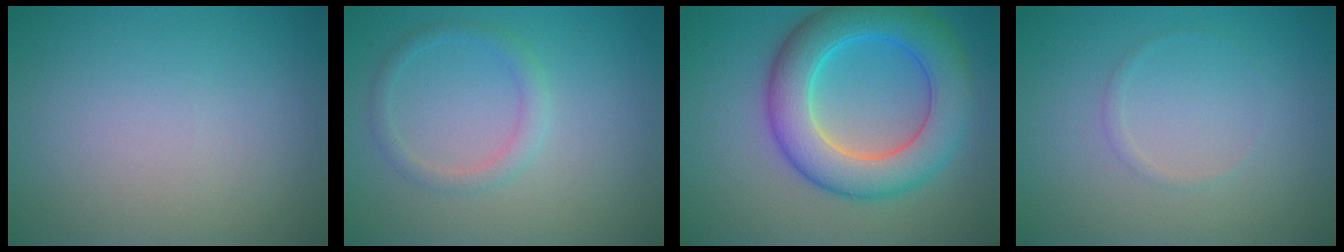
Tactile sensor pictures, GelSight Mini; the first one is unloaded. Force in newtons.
{"total": 1.7, "press": 1.7, "slide": 0.1}
{"total": 8.3, "press": 8.3, "slide": 0.2}
{"total": 0.6, "press": 0.6, "slide": 0.1}